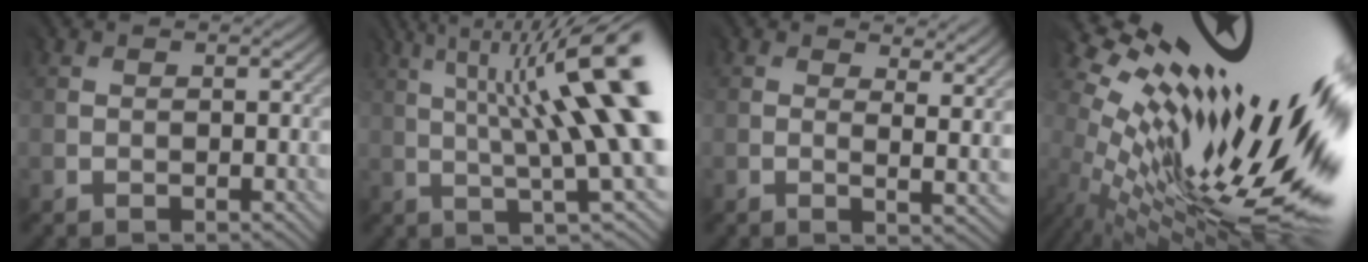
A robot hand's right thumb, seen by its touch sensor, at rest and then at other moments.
{"total": 14.7, "force": [3.9, 2.4, 14.0], "torque": [-0.215, 0.012, 0.079]}
{"total": 3.2, "force": [1.7, 0.5, 2.7], "torque": [-0.059, -0.002, 0.023]}
{"total": 19.0, "force": [5.0, 5.9, 17.3], "torque": [-0.285, -0.014, 0.085]}